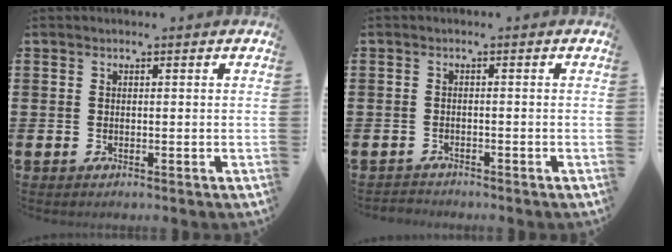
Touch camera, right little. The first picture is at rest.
{"total": 1.0, "force": [-0.9, 0.1, -0.1], "torque": [-0.001, 0.002, -0.021]}